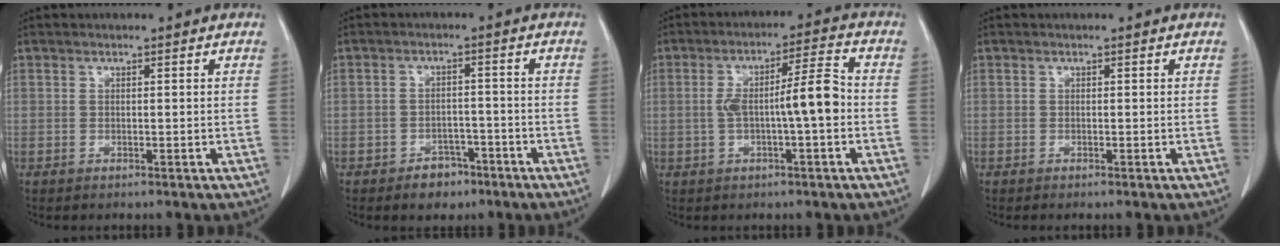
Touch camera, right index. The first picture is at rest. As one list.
[{"total": 4.2, "force": [-2.7, 2.8, 1.5], "torque": [-0.018, 0.009, -0.035]}, {"total": 8.1, "force": [-1.0, 0.8, 8.0], "torque": [-0.139, 0.022, -0.017]}, {"total": 0.0}]